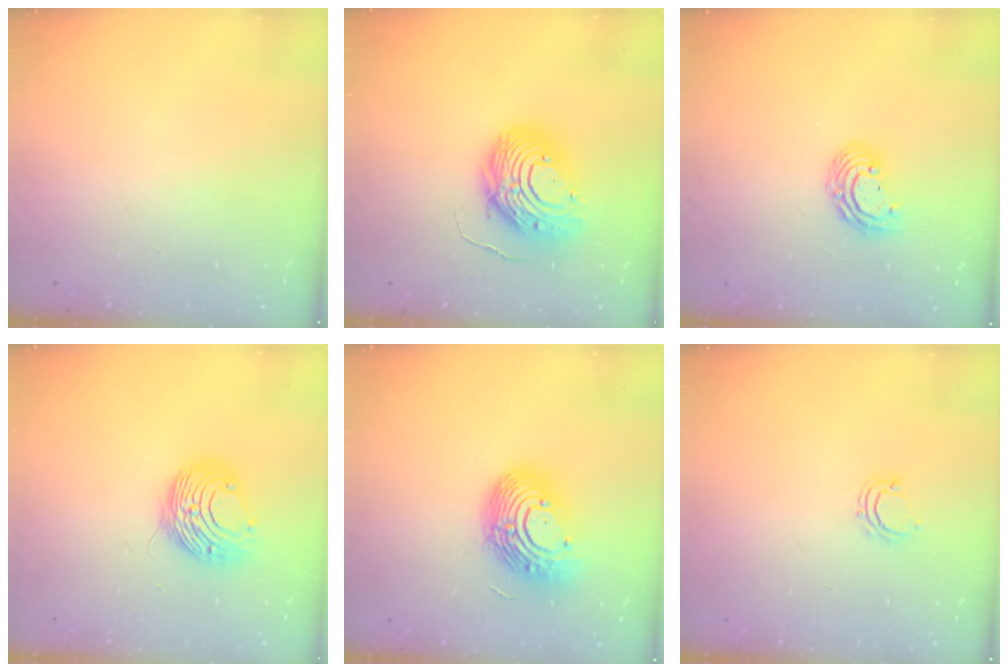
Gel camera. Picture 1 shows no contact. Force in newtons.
{"total": 16.1, "press": 16.0, "slide": 1.3}
{"total": 7.6, "press": 7.6, "slide": 0.9}
{"total": 9.5, "press": 9.5, "slide": 0.1}
{"total": 15.5, "press": 15.5, "slide": 1.4}
{"total": 4.9, "press": 4.8, "slide": 0.9}